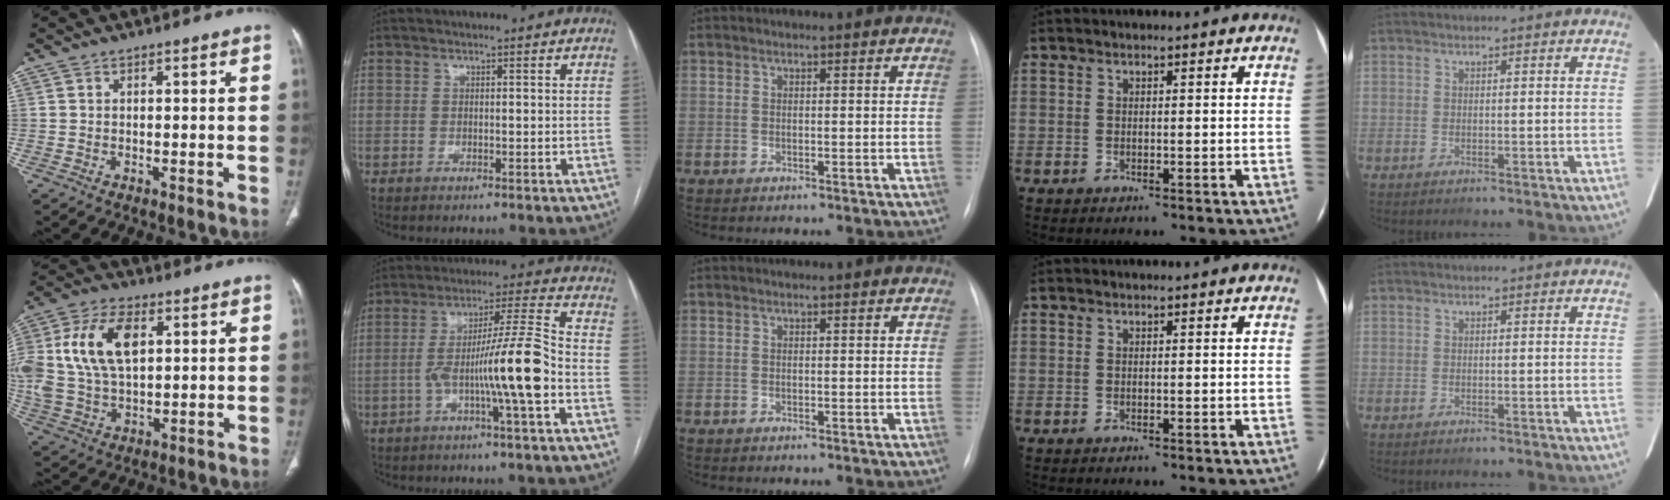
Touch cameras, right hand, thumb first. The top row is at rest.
{"thumb": {"total": 16.7, "force": [4.1, 9.8, 12.9], "torque": [-0.267, 0.004, 0.079]}, "index": {"total": 12.1, "force": [-3.5, -0.5, 11.6], "torque": [-0.203, 0.012, -0.064]}}